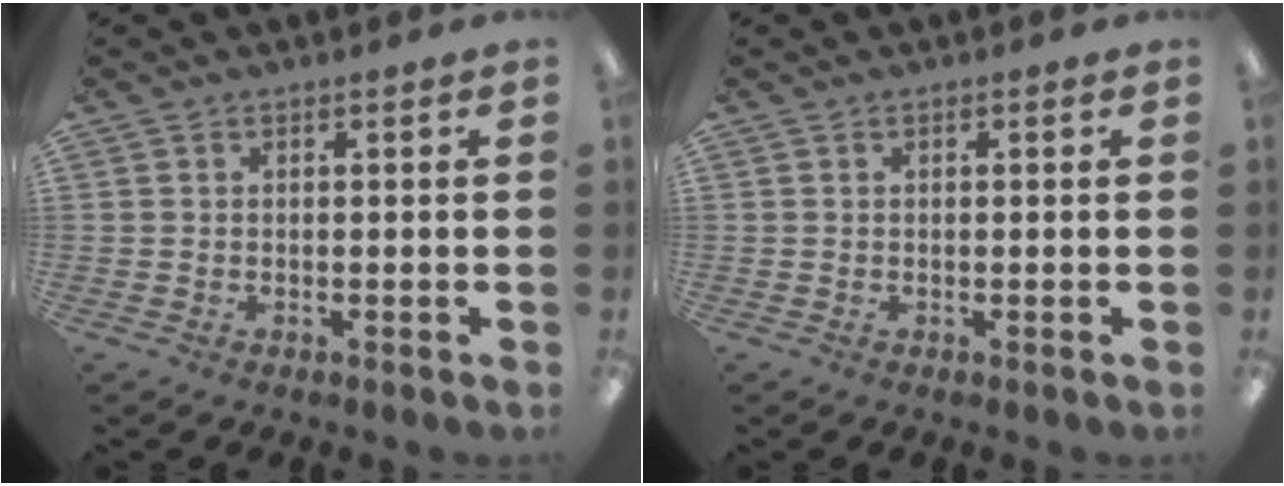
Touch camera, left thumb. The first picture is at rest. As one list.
[{"total": 0.0}]